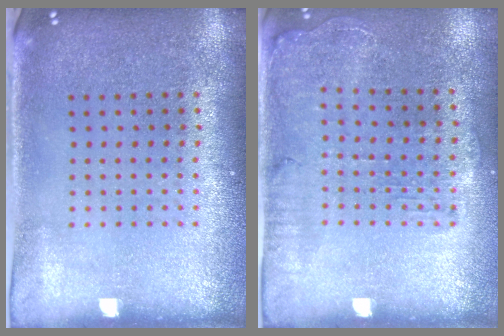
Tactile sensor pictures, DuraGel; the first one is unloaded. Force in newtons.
{"total": 1.4, "press": 1.3, "slide": 0.5}